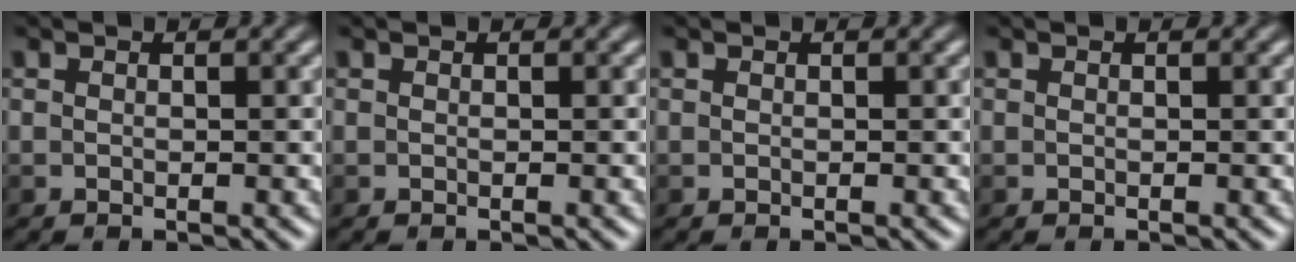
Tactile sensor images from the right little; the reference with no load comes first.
{"total": 0.0}
{"total": 0.0}
{"total": 0.0}